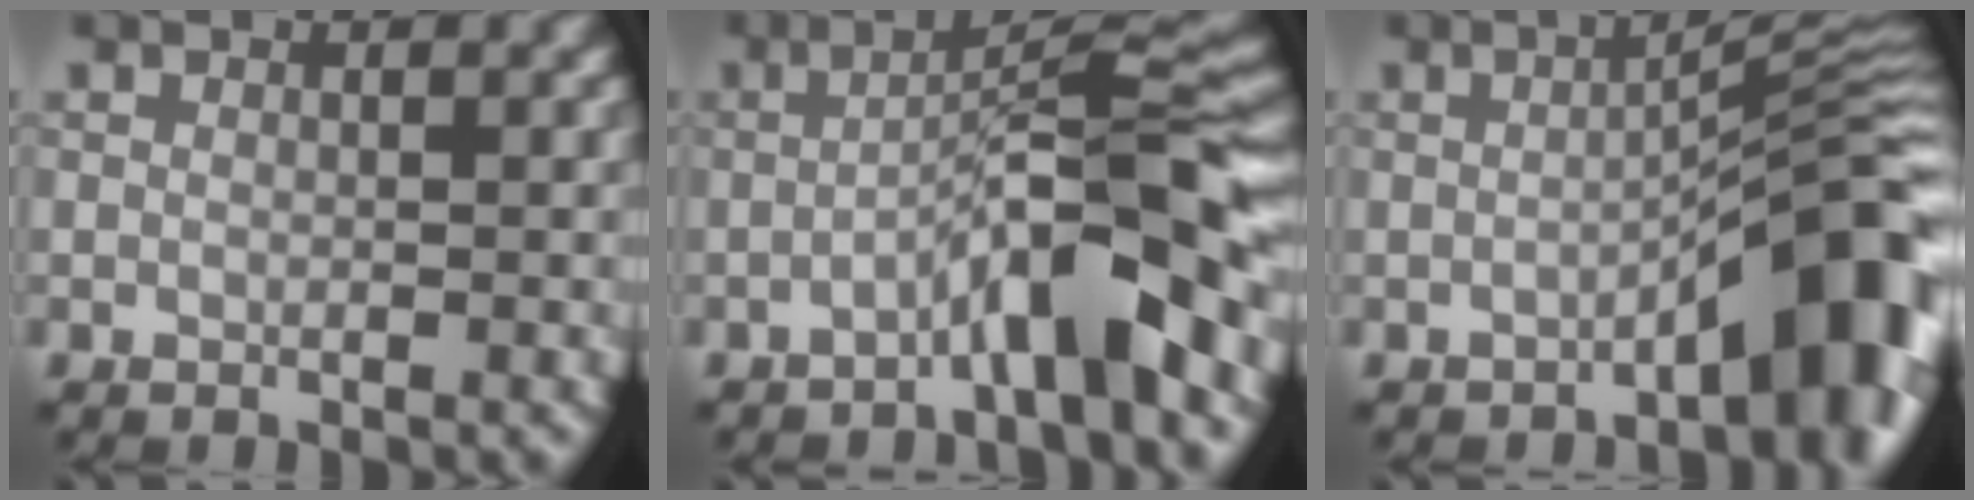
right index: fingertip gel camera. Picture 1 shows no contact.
{"total": 7.7, "force": [-3.3, 1.0, 6.9], "torque": [-0.108, 0.026, -0.059]}
{"total": 8.5, "force": [-3.9, 1.6, 7.4], "torque": [-0.085, 0.028, -0.061]}